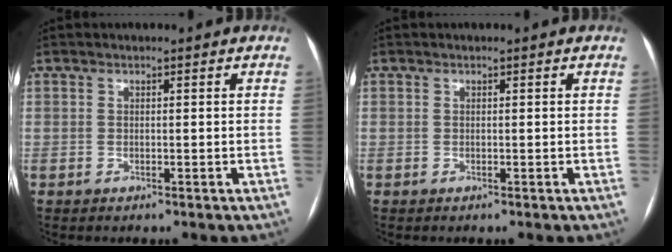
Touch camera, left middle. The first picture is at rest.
{"total": 0.0}